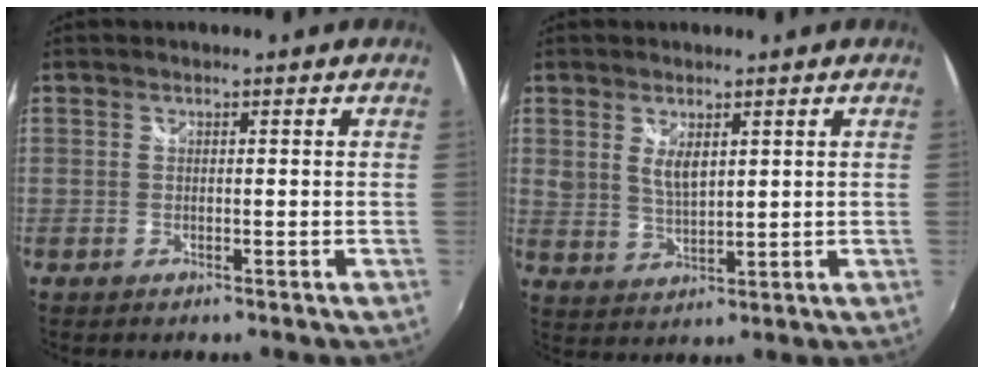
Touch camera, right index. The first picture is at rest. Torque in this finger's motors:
{"motor_torque": [0.05, 0.06, 0.11, 0.05]}